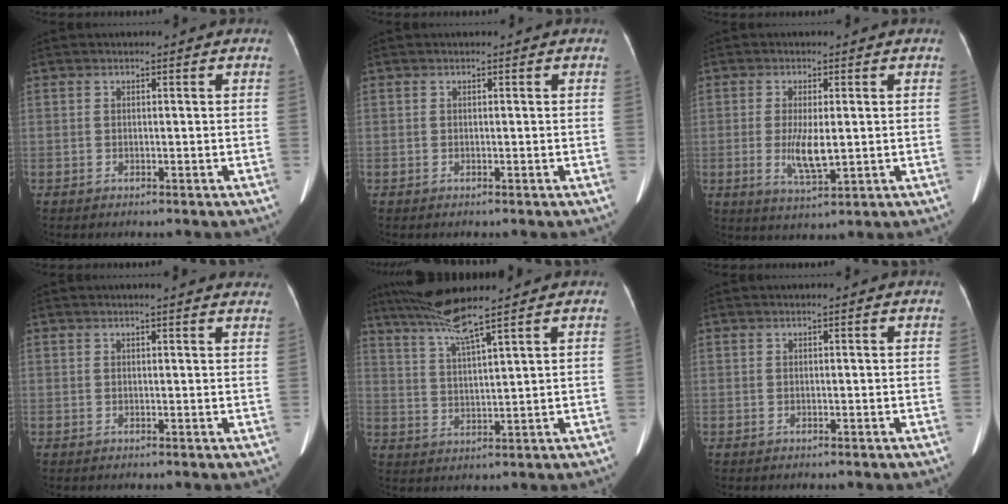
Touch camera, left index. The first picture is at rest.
{"total": 0.0}
{"total": 5.4, "force": [-0.5, 1.3, 5.2], "torque": [-0.105, -0.013, -0.008]}
{"total": 8.5, "force": [7.8, 1.0, 3.3], "torque": [-0.027, 0.008, 0.069]}
{"total": 7.5, "force": [6.1, -1.6, 4.0], "torque": [-0.081, 0.001, 0.116]}
{"total": 0.0}